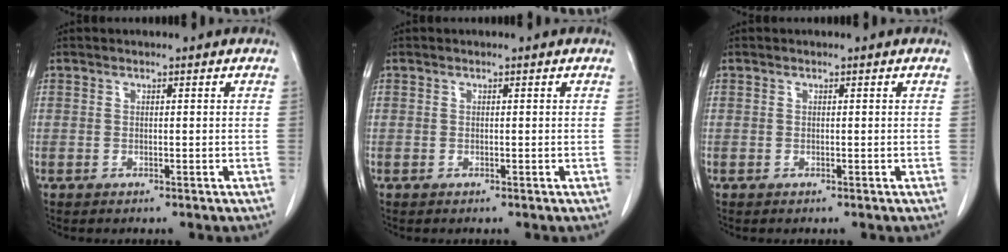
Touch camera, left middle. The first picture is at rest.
{"total": 0.0}
{"total": 0.0}